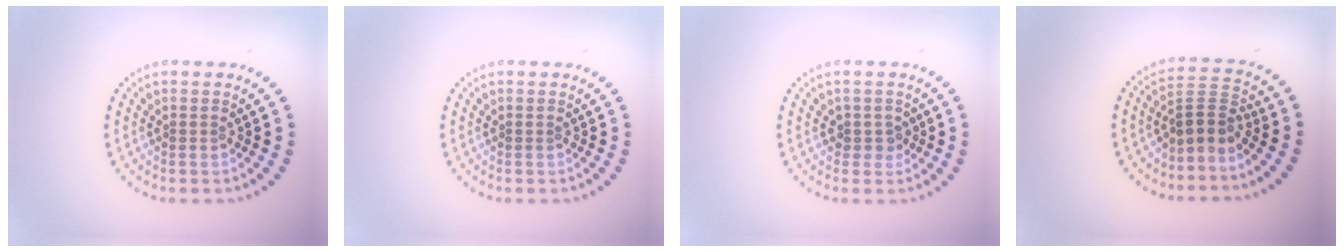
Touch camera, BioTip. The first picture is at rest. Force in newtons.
{"total": 0.0}
{"total": 1.5, "press": 1.2, "slide": 0.8}
{"total": 2.9, "press": 2.1, "slide": 1.9}